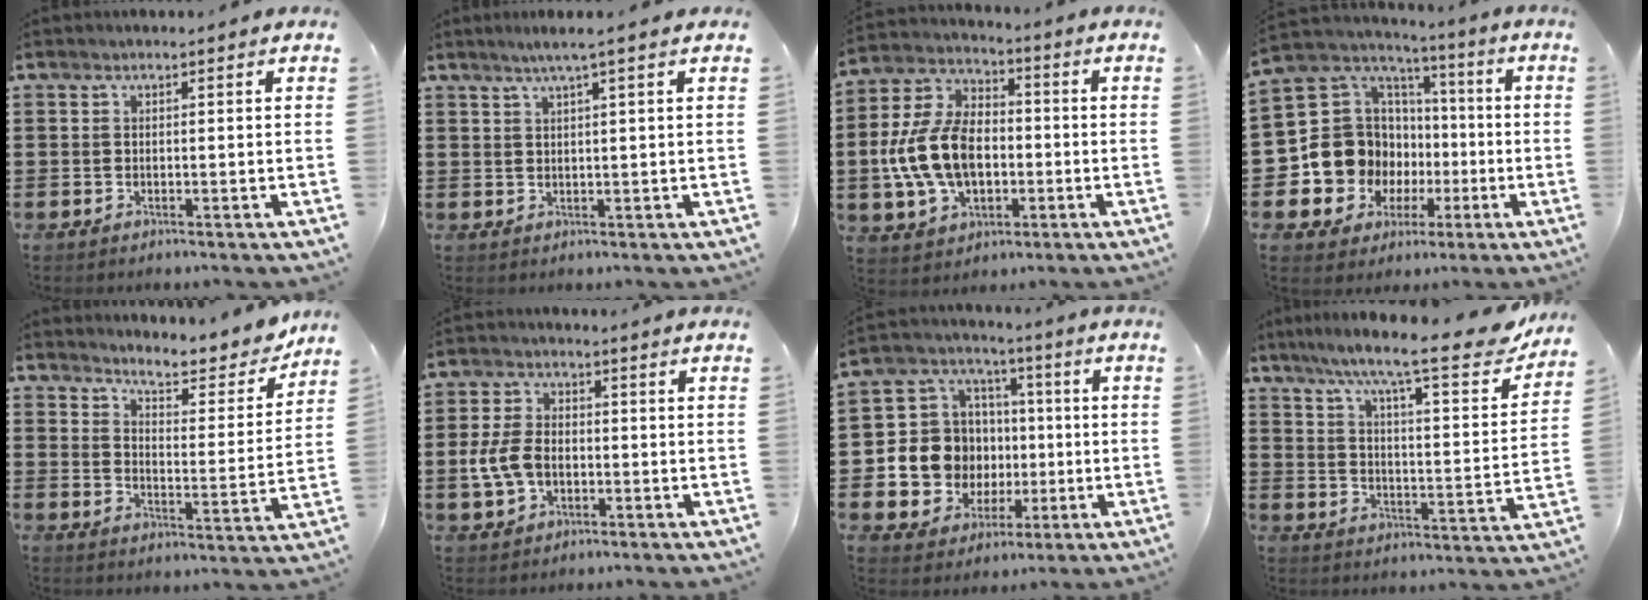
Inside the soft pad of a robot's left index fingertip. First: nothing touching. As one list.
[{"total": 2.2, "force": [1.3, -0.4, 1.7], "torque": [-0.035, -0.001, 0.022]}, {"total": 12.1, "force": [-1.6, 8.3, 8.7], "torque": [-0.221, 0.007, -0.033]}, {"total": 14.0, "force": [-2.3, 13.0, 4.7], "torque": [-0.142, -0.022, -0.023]}, {"total": 6.2, "force": [5.9, 0.6, 1.9], "torque": [-0.049, -0.047, 0.095]}, {"total": 6.1, "force": [-1.0, 4.1, 4.4], "torque": [-0.116, -0.002, -0.027]}, {"total": 10.6, "force": [-0.8, 10.1, 3.0], "torque": [-0.109, -0.001, -0.007]}, {"total": 10.7, "force": [8.6, 0.3, 6.3], "torque": [-0.131, -0.061, 0.132]}]